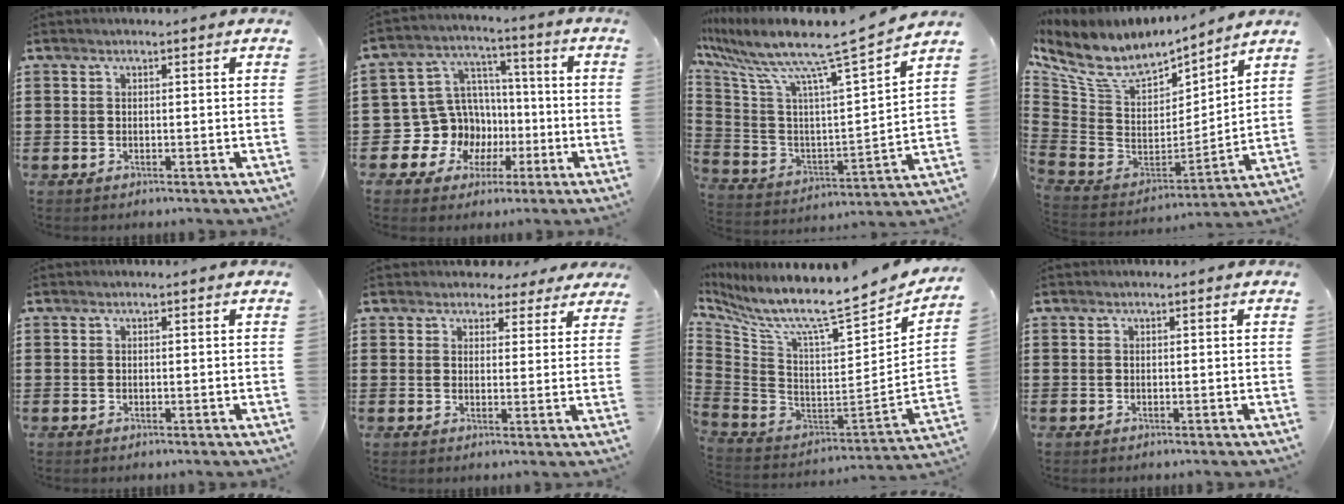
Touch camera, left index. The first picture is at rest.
{"total": 10.9, "force": [-2.4, 10.3, 2.4], "torque": [-0.107, 0.003, -0.032]}
{"total": 11.2, "force": [9.0, 0.5, 6.6], "torque": [-0.155, -0.068, 0.139]}
{"total": 8.5, "force": [5.7, 4.1, 4.7], "torque": [-0.120, -0.038, 0.102]}
{"total": 0.0}
{"total": 3.5, "force": [3.1, 1.4, 0.5], "torque": [-0.015, -0.002, 0.057]}
{"total": 8.9, "force": [6.8, 0.8, 5.6], "torque": [-0.125, -0.072, 0.110]}
{"total": 0.0}